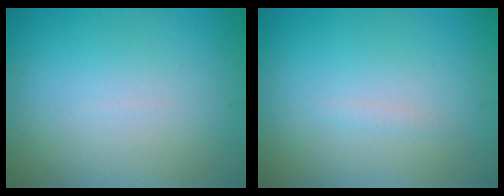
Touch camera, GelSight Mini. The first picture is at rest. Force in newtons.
{"total": 0.5, "press": 0.5, "slide": 0.1}